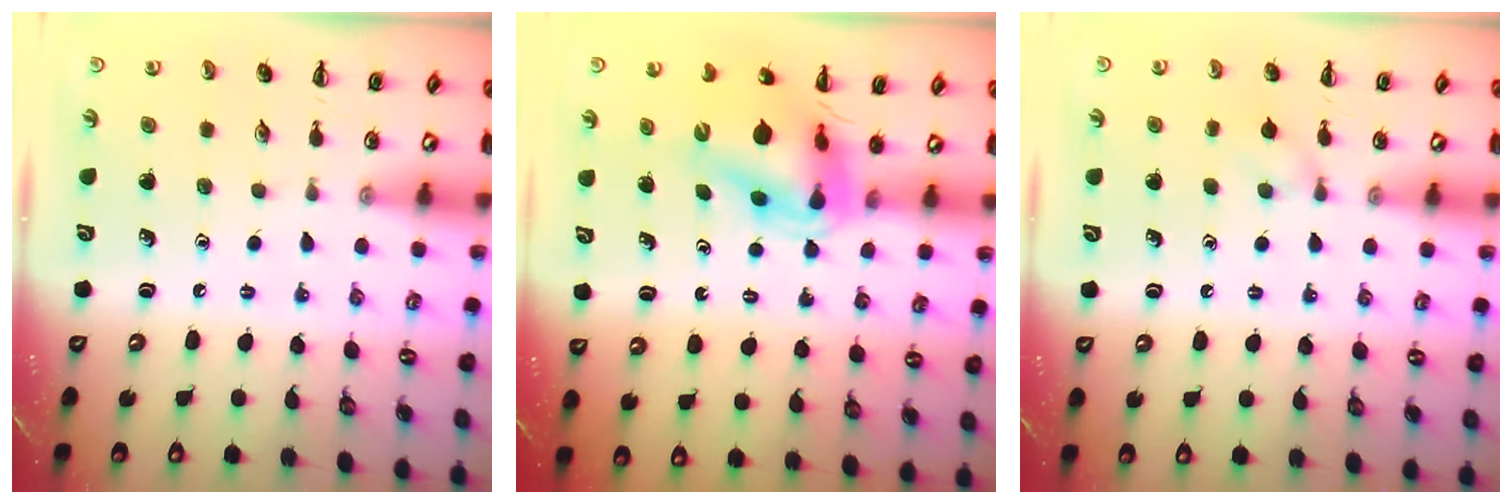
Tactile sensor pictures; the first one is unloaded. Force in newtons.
{"total": 10.6, "press": 10.1, "slide": 3.2}
{"total": 6.1, "press": 5.7, "slide": 2.2}